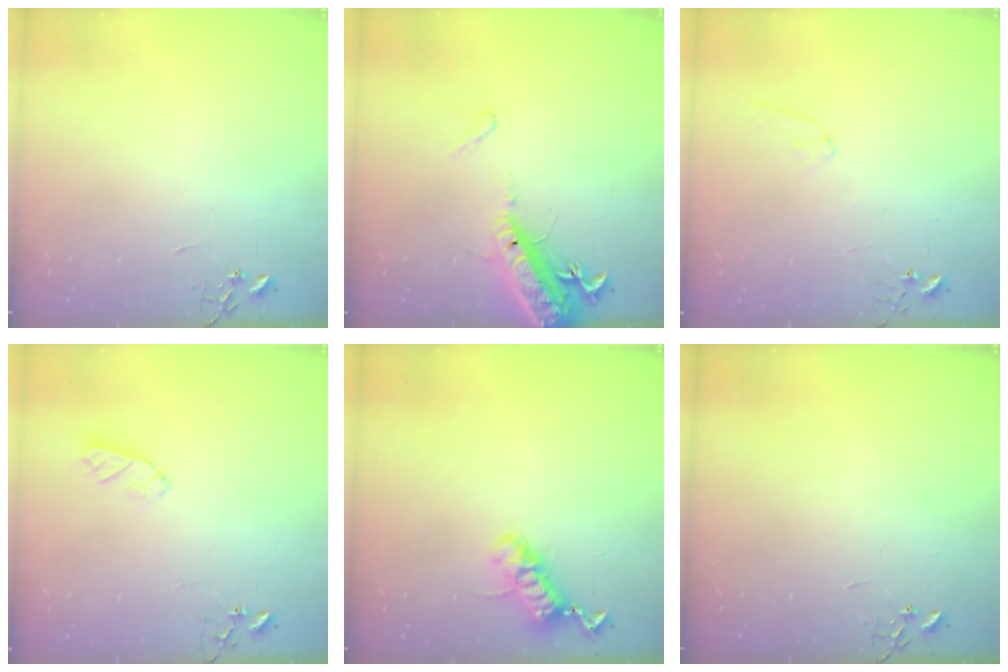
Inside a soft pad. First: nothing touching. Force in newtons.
{"total": 16.9, "press": 16.5, "slide": 3.9}
{"total": 6.5, "press": 6.5, "slide": 0.6}
{"total": 5.5, "press": 5.5, "slide": 0.5}
{"total": 12.5, "press": 12.5, "slide": 0.9}
{"total": 0.0}